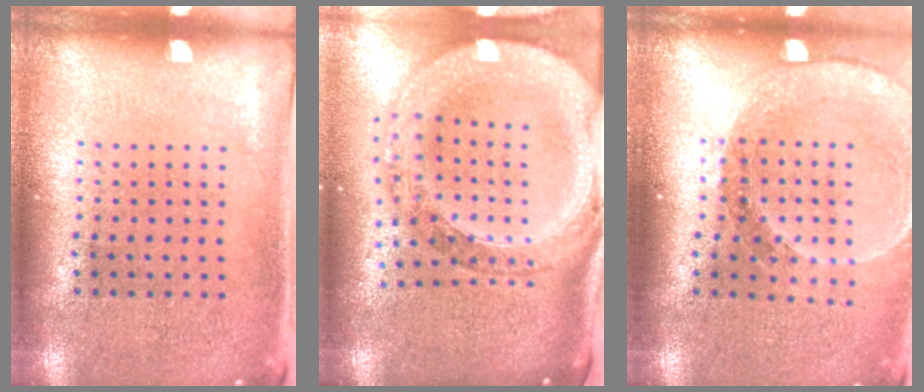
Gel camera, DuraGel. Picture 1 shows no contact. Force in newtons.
{"total": 2.9, "press": 2.4, "slide": 1.5}
{"total": 1.5, "press": 1.5, "slide": 0.1}